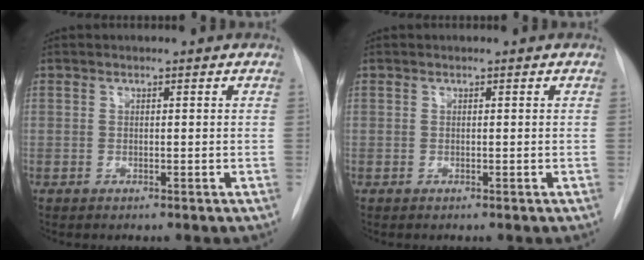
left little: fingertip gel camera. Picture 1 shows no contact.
{"total": 0.0}